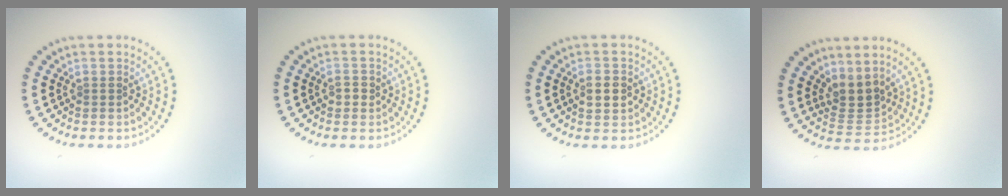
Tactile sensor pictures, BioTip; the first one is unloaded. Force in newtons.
{"total": 0.9, "press": 0.9, "slide": 0.1}
{"total": 2.4, "press": 2.4, "slide": 0.1}
{"total": 2.8, "press": 2.1, "slide": 1.8}